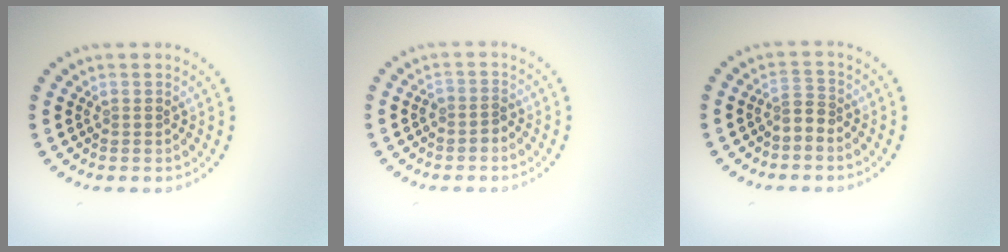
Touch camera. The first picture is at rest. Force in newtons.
{"total": 1.3, "press": 1.0, "slide": 0.8}
{"total": 1.7, "press": 1.2, "slide": 1.1}